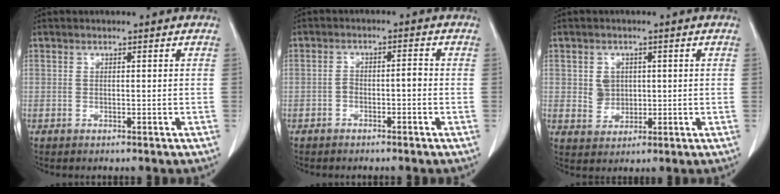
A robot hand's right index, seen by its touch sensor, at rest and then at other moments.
{"total": 2.5, "force": [-1.1, 1.0, 2.1], "torque": [-0.036, 0.014, -0.015]}
{"total": 3.6, "force": [0.6, 3.2, 1.5], "torque": [-0.026, 0.006, 0.018]}